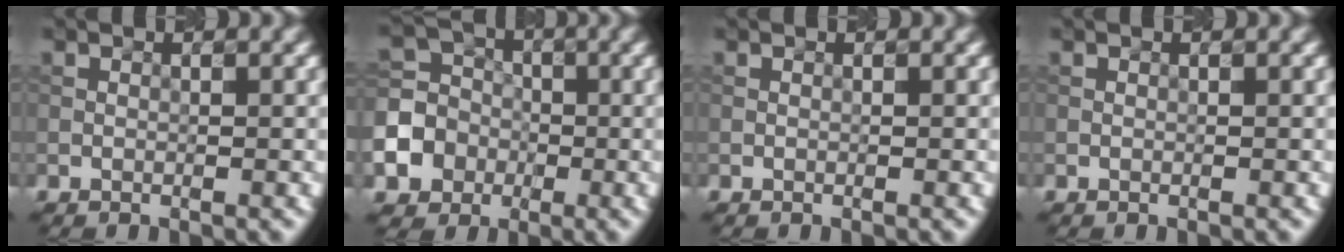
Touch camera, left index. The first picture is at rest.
{"total": 7.2, "force": [-2.8, 6.3, 1.9], "torque": [-0.043, -0.011, -0.069]}
{"total": 0.0}
{"total": 0.0}